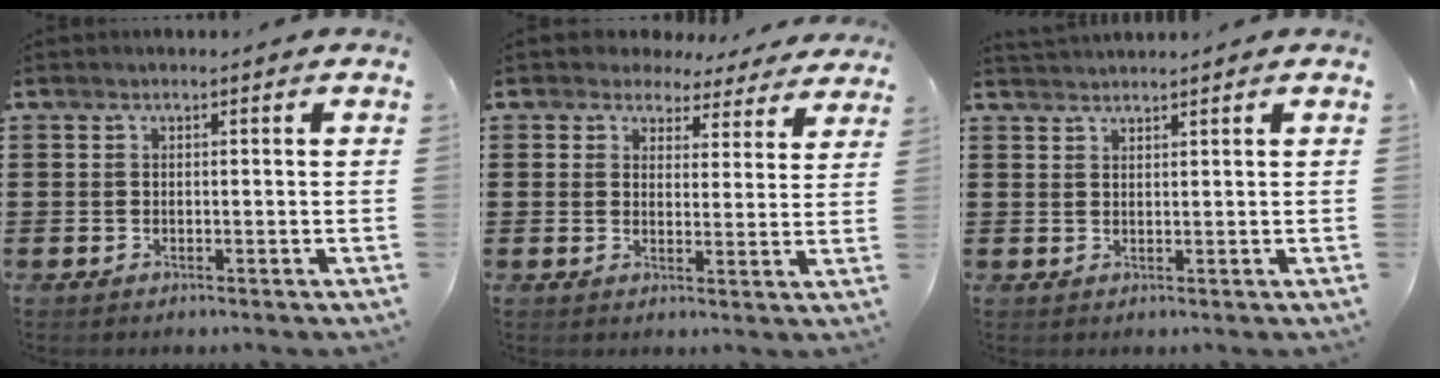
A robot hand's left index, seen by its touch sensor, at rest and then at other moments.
{"total": 3.8, "force": [3.5, 1.3, 0.5], "torque": [-0.028, -0.012, 0.061]}
{"total": 1.5, "force": [1.5, -0.2, 0.1], "torque": [-0.004, 0.001, 0.029]}